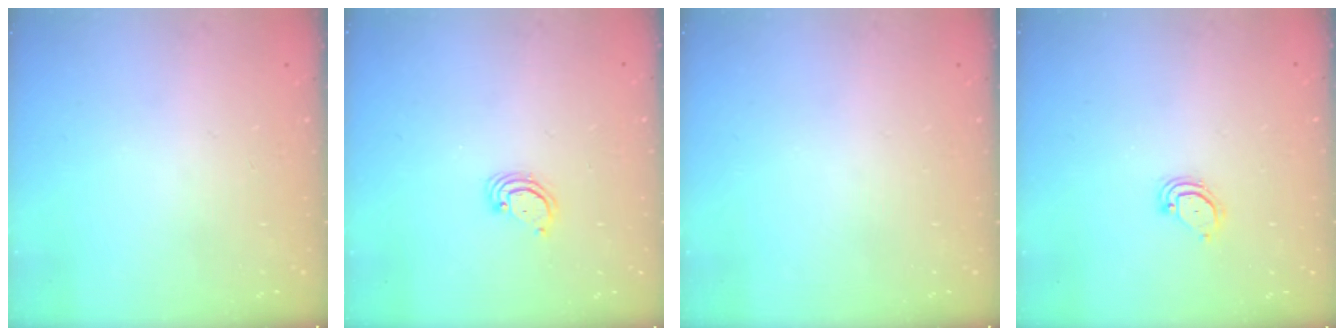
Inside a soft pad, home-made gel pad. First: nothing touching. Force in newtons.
{"total": 2.8, "press": 2.8, "slide": 0.3}
{"total": 0.0}
{"total": 3.4, "press": 3.4, "slide": 0.2}